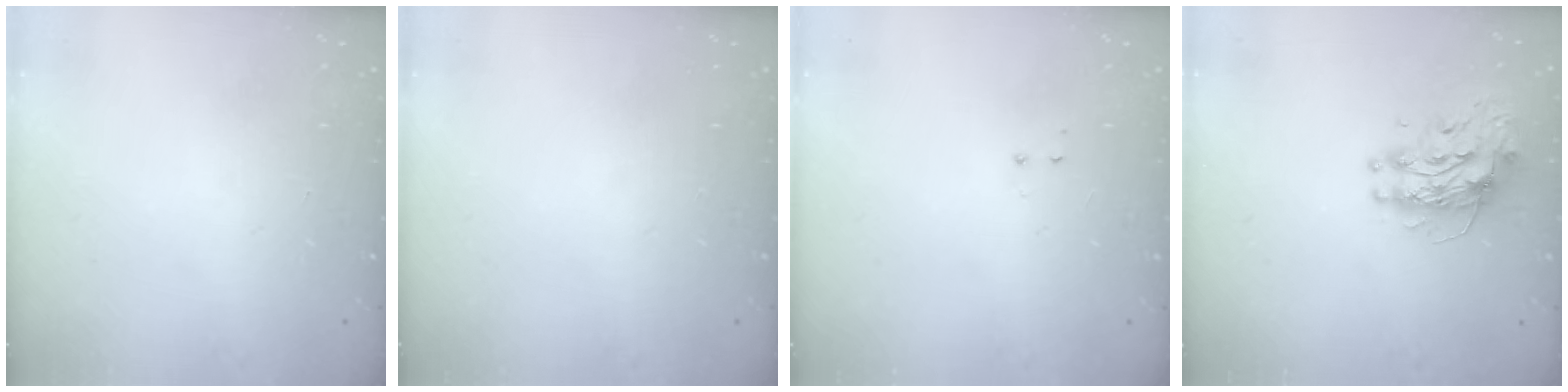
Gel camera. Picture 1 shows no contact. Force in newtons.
{"total": 0.0}
{"total": 4.0, "press": 4.0, "slide": 0.4}
{"total": 10.2, "press": 10.2, "slide": 0.8}